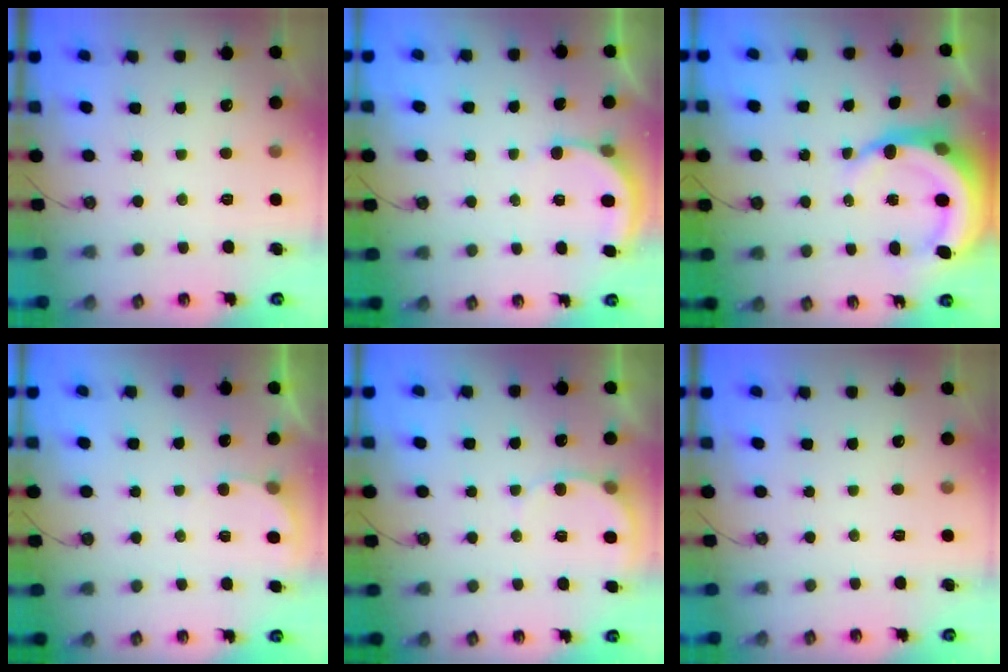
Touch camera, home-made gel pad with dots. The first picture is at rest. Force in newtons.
{"total": 2.4, "press": 2.4, "slide": 0.5}
{"total": 9.1, "press": 9.0, "slide": 1.2}
{"total": 2.7, "press": 2.7, "slide": 0.2}
{"total": 4.9, "press": 4.9, "slide": 0.5}
{"total": 0.0}